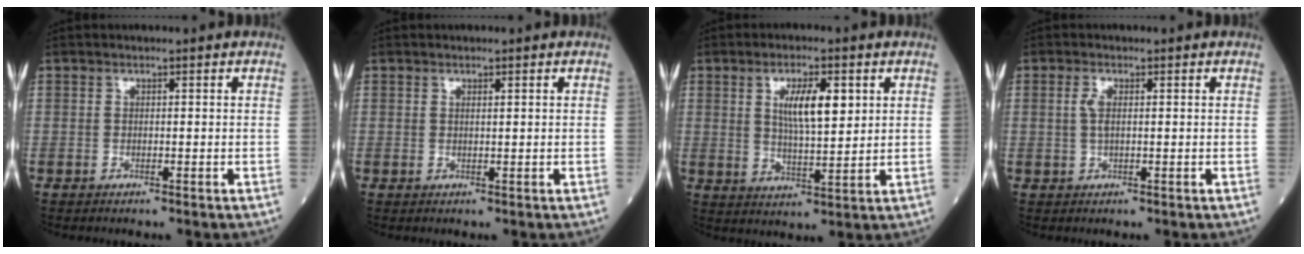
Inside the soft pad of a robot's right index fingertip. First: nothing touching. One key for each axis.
{"total": 0.5, "fx": 0.3, "fy": -0.1, "fz": 0.4, "tx": -0.009, "ty": -0.002, "tz": 0.006}
{"total": 7.4, "fx": 2.4, "fy": 1.8, "fz": 6.8, "tx": -0.122, "ty": 0.001, "tz": 0.046}
{"total": 1.9, "fx": 0.3, "fy": 0.6, "fz": 1.7, "tx": -0.042, "ty": 0.000, "tz": 0.007}